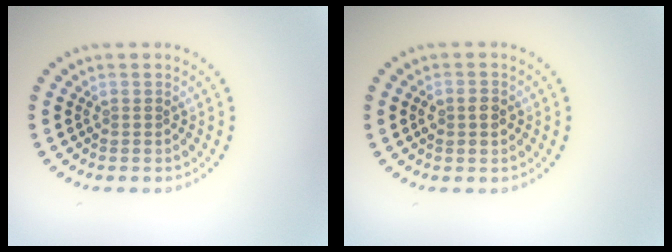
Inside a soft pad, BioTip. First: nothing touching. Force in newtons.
{"total": 1.4, "press": 1.4, "slide": 0.2}